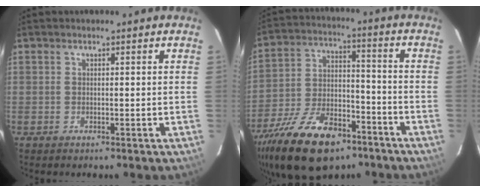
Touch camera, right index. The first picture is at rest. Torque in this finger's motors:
{"motor_torque": [1.00, -1.14, 0.65, 0.09]}